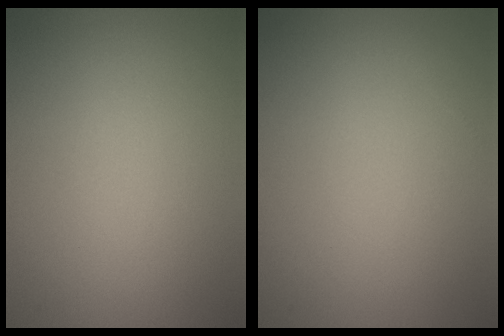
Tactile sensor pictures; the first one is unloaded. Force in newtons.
{"total": 0.0}